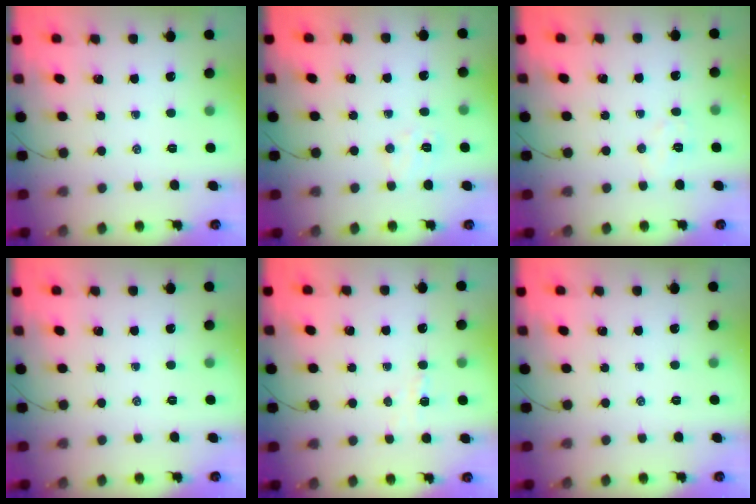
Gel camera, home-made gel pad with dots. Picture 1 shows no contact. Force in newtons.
{"total": 6.4, "press": 6.3, "slide": 1.2}
{"total": 5.0, "press": 4.9, "slide": 1.1}
{"total": 0.0}
{"total": 2.9, "press": 2.8, "slide": 0.8}
{"total": 0.0}